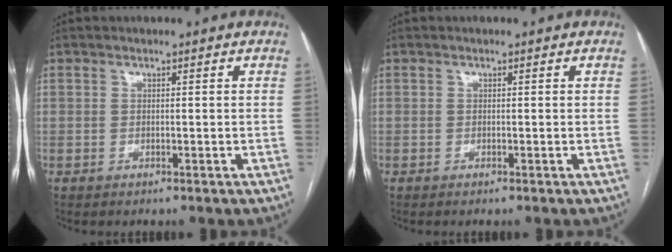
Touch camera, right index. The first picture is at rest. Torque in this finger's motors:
{"motor_torque": [-0.09, 0.00, -0.03, -0.01]}